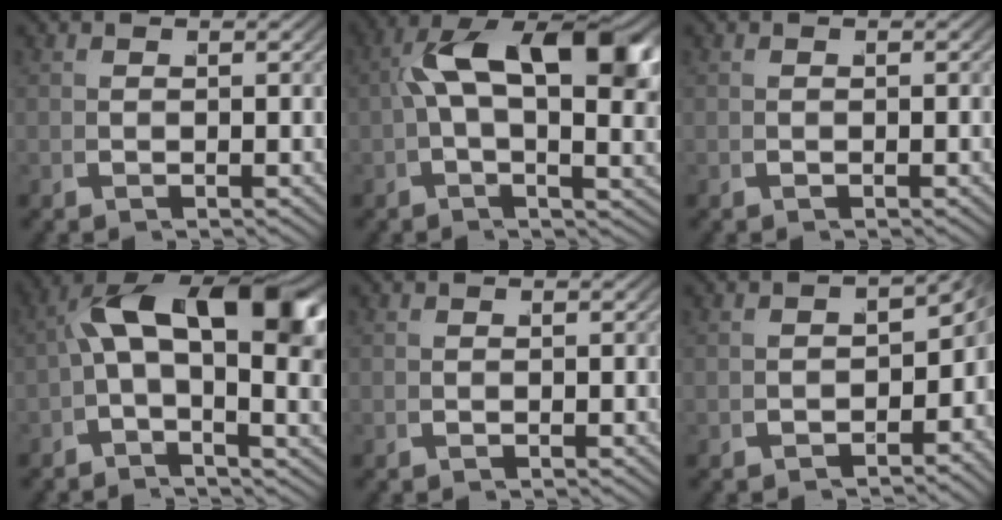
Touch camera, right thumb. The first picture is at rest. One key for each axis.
{"total": 11.6, "fx": 2.3, "fy": 5.2, "fz": 10.1, "tx": -0.164, "ty": -0.005, "tz": 0.035}
{"total": 0.0}
{"total": 11.1, "fx": 1.1, "fy": 5.6, "fz": 9.6, "tx": -0.143, "ty": -0.006, "tz": 0.011}
{"total": 0.0}
{"total": 4.5, "fx": -2.1, "fy": 2.8, "fz": 2.9, "tx": -0.024, "ty": -0.017, "tz": -0.024}